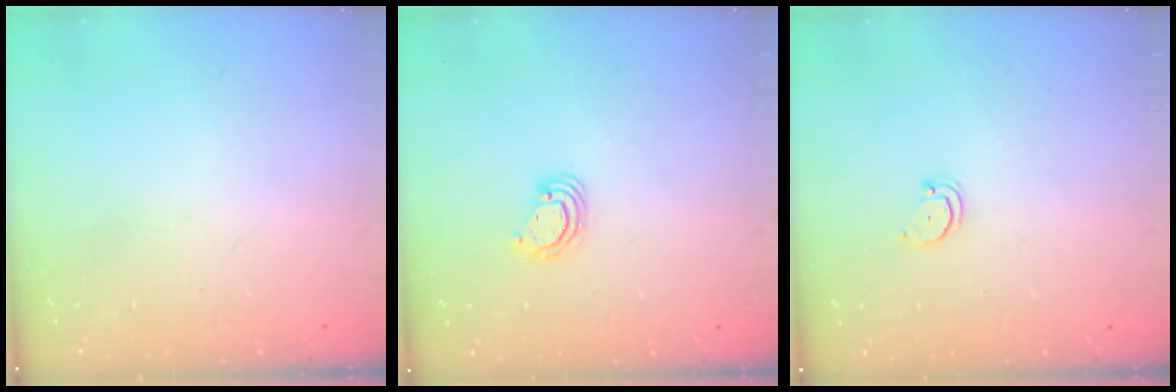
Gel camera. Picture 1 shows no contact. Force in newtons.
{"total": 3.7, "press": 3.7, "slide": 0.3}
{"total": 2.7, "press": 2.7, "slide": 0.2}